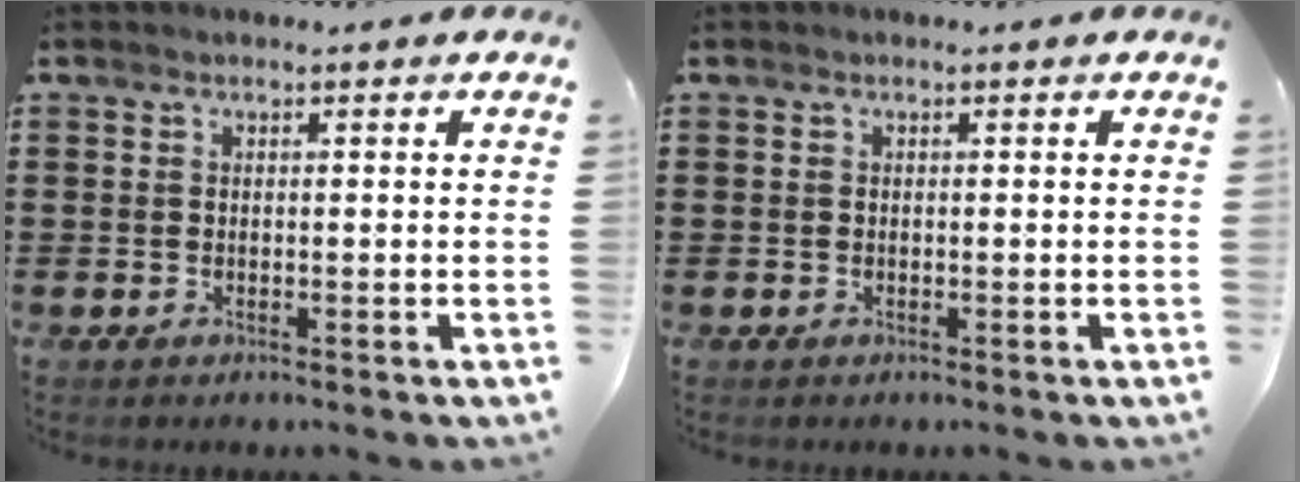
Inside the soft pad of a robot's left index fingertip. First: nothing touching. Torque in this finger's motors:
{"motor_torque": [0.12, 0.14, 0.09, 0.01]}